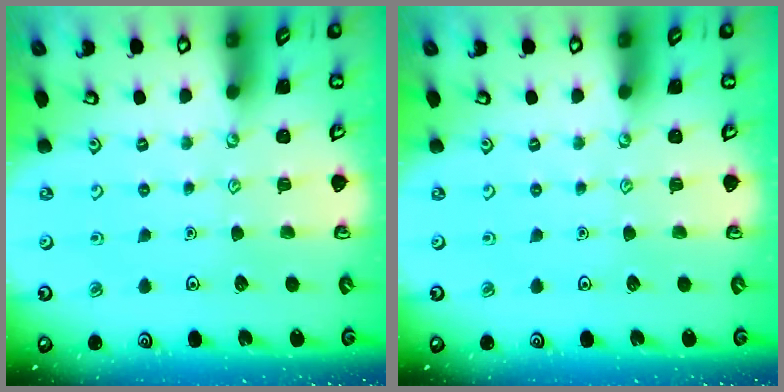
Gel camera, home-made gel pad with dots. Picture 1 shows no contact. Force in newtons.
{"total": 0.0}